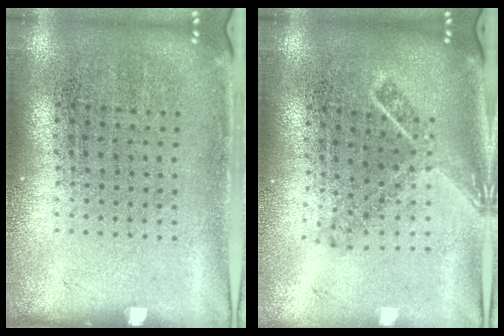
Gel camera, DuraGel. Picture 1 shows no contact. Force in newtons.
{"total": 1.9, "press": 1.4, "slide": 1.3}